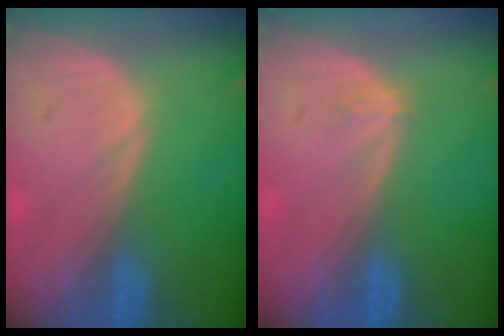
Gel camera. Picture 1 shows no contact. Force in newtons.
{"total": 0.9, "press": 0.6, "slide": 0.6}